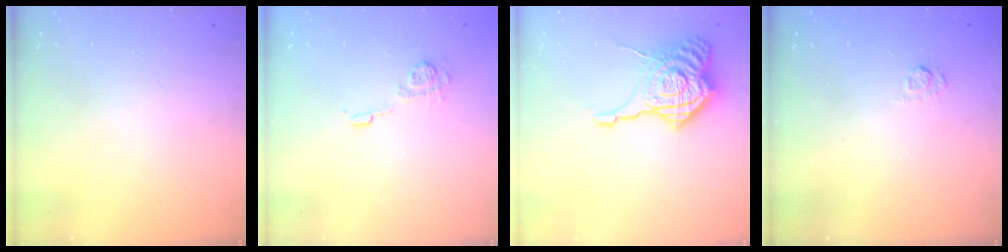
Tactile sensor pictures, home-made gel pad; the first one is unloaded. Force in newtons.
{"total": 9.5, "press": 9.5, "slide": 0.8}
{"total": 16.3, "press": 16.2, "slide": 1.8}
{"total": 2.7, "press": 2.3, "slide": 1.5}